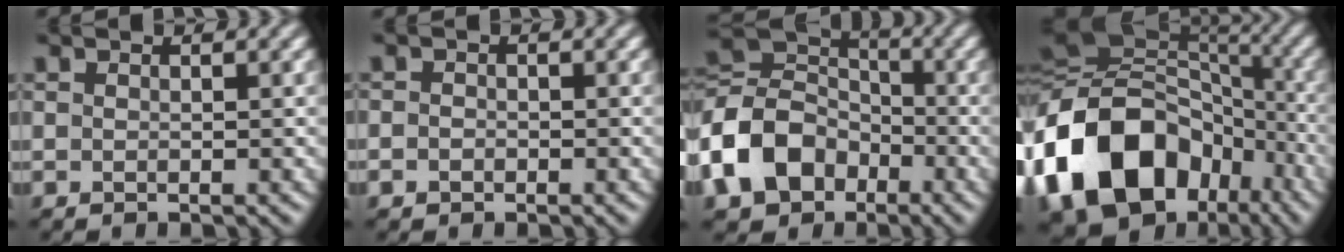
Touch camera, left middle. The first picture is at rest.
{"total": 1.1, "force": [-0.9, 0.6, 0.0], "torque": [0.006, 0.000, -0.018]}
{"total": 9.9, "force": [-4.7, 7.2, 4.8], "torque": [-0.109, 0.006, -0.112]}
{"total": 17.8, "force": [-7.2, 12.8, 10.0], "torque": [-0.213, -0.003, -0.135]}